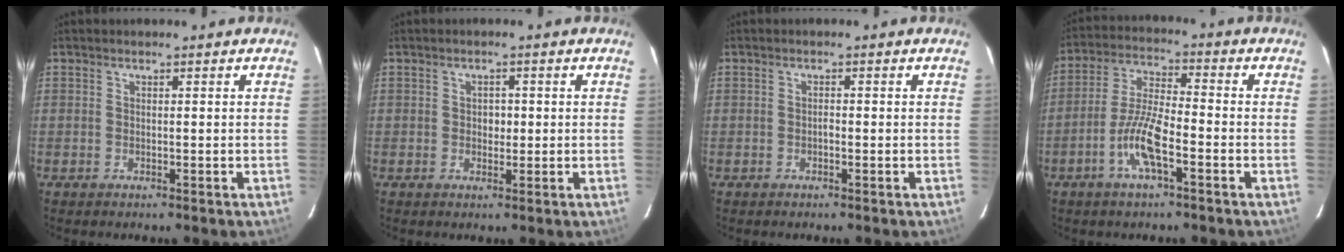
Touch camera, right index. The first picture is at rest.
{"total": 1.9, "force": [0.0, 1.3, 1.4], "torque": [-0.021, 0.002, 0.001]}
{"total": 0.8, "force": [-0.3, 0.3, 0.7], "torque": [-0.015, 0.002, -0.006]}
{"total": 8.8, "force": [-3.7, 1.7, 7.8], "torque": [-0.160, 0.002, -0.072]}